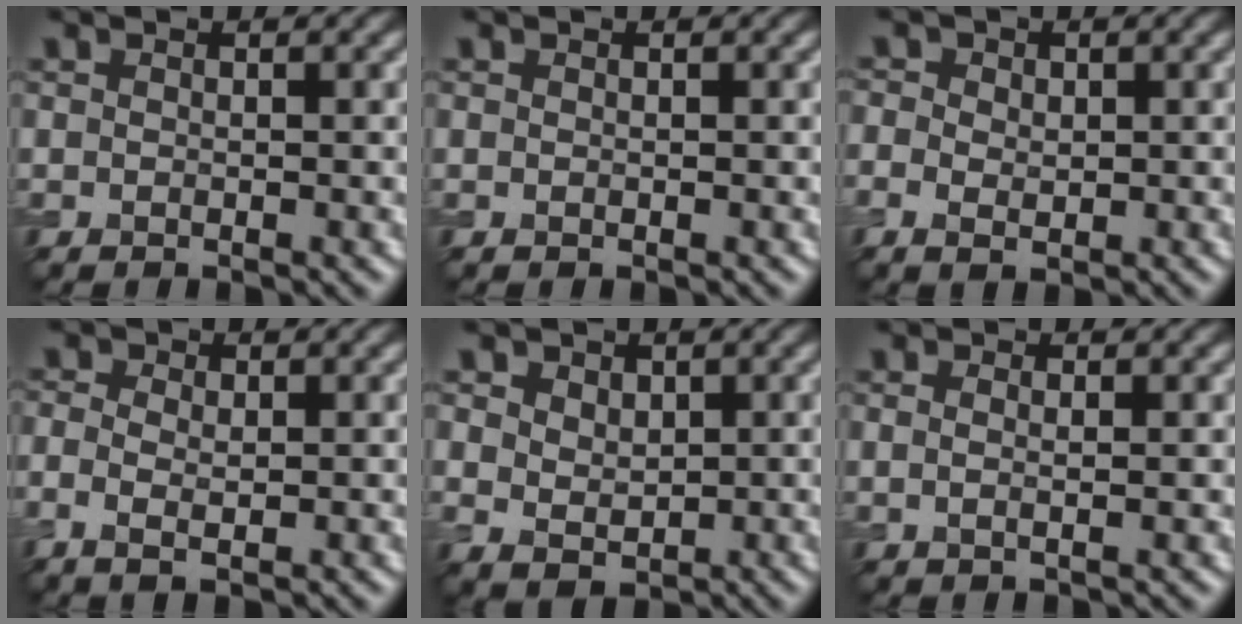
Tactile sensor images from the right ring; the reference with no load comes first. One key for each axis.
{"total": 0.0}
{"total": 2.7, "fx": 0.4, "fy": 2.2, "fz": 1.6, "tx": -0.019, "ty": 0.012, "tz": -0.001}
{"total": 2.4, "fx": -0.2, "fy": 1.5, "fz": 1.8, "tx": -0.041, "ty": -0.001, "tz": -0.005}
{"total": 4.0, "fx": 1.7, "fy": 3.0, "fz": 2.1, "tx": -0.051, "ty": 0.012, "tz": 0.023}
{"total": 1.3, "fx": 0.4, "fy": 0.6, "fz": 1.1, "tx": -0.014, "ty": -0.004, "tz": -0.004}